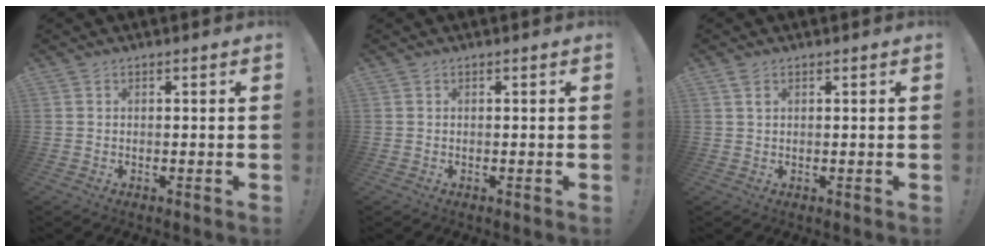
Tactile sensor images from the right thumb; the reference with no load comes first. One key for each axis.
{"total": 0.0}
{"total": 1.6, "fx": 0.9, "fy": 0.7, "fz": 1.1, "tx": -0.017, "ty": 0.000, "tz": 0.015}